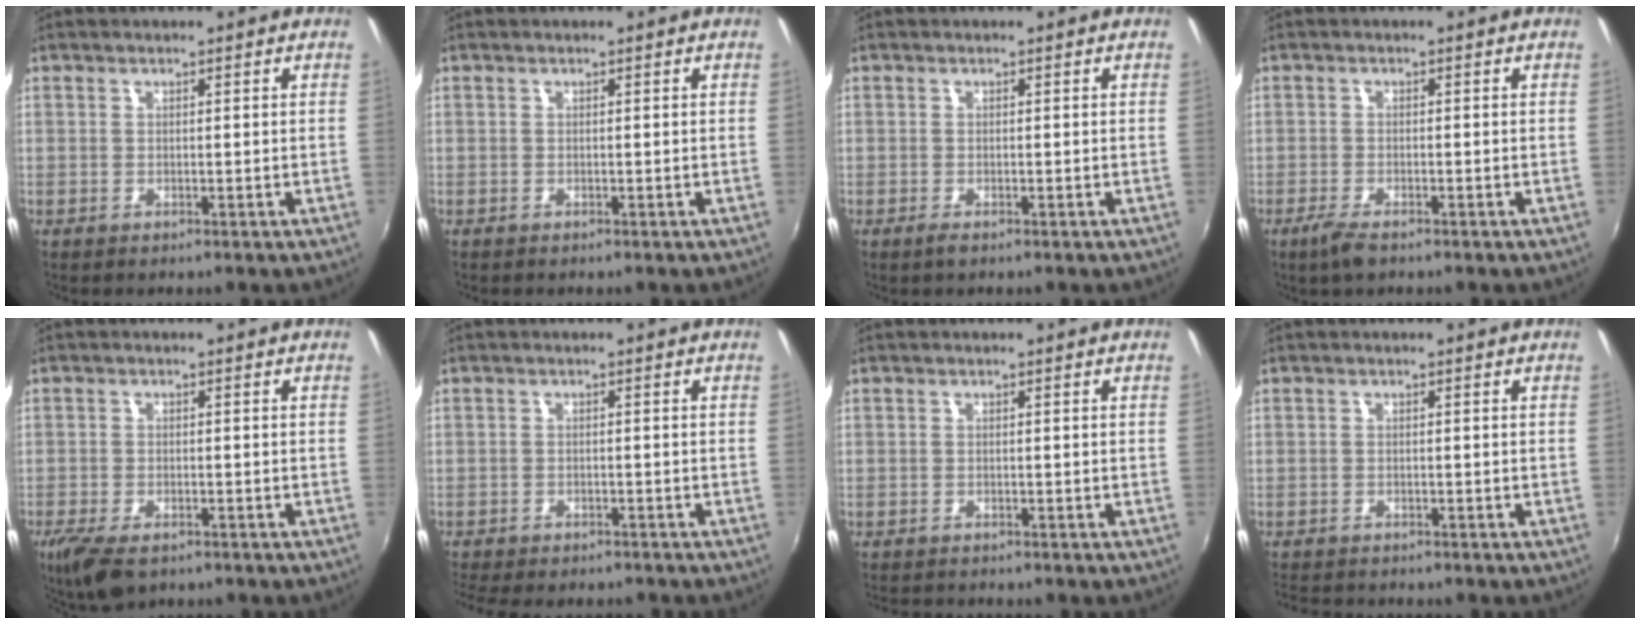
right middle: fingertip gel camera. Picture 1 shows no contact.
{"total": 0.0}
{"total": 1.0, "force": [-0.7, 0.3, 0.7], "torque": [-0.014, -0.005, -0.015]}
{"total": 3.4, "force": [-2.4, 0.9, 2.2], "torque": [-0.056, -0.009, -0.047]}
{"total": 7.1, "force": [-4.7, 3.0, 4.4], "torque": [-0.107, -0.029, -0.083]}
{"total": 7.8, "force": [-6.8, 1.9, 3.2], "torque": [-0.079, -0.021, -0.104]}
{"total": 1.9, "force": [-1.8, 0.0, 0.5], "torque": [-0.013, -0.012, -0.029]}
{"total": 3.6, "force": [-3.4, 0.5, 1.1], "torque": [-0.031, -0.018, -0.058]}